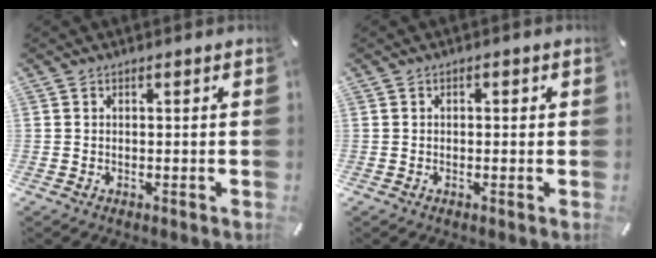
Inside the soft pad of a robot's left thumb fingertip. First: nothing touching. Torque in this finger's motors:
{"motor_torque": [-0.06, -0.43, -0.15, 0.19, -0.04]}